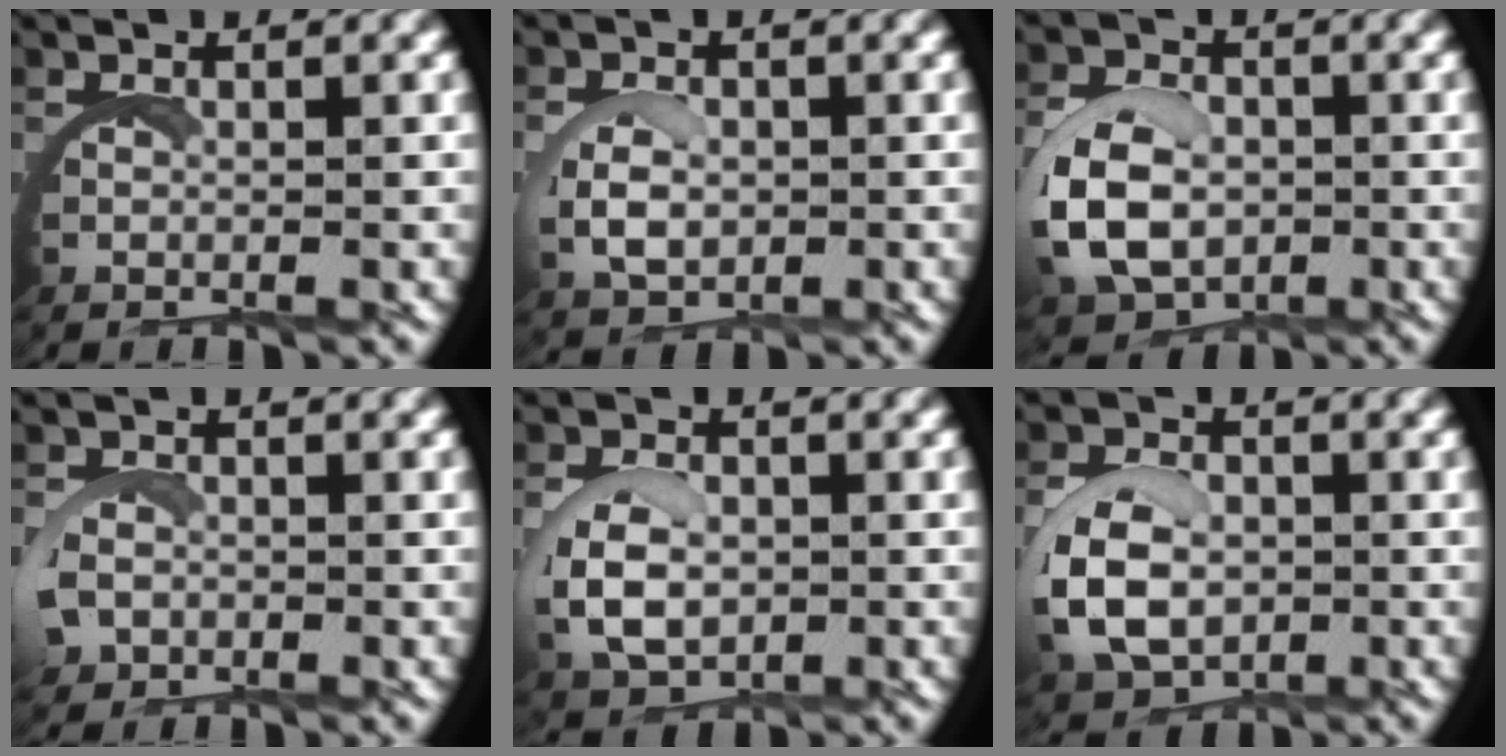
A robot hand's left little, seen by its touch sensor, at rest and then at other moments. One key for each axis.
{"total": 2.6, "fx": 0.5, "fy": 1.7, "fz": 1.9, "tx": -0.050, "ty": -0.007, "tz": 0.013}
{"total": 6.2, "fx": -0.4, "fy": 4.6, "fz": 4.1, "tx": -0.102, "ty": -0.018, "tz": 0.000}
{"total": 1.5, "fx": -0.1, "fy": 1.3, "fz": 0.7, "tx": -0.031, "ty": -0.010, "tz": -0.003}
{"total": 4.3, "fx": 0.2, "fy": 2.9, "fz": 3.1, "tx": -0.082, "ty": -0.011, "tz": 0.011}
{"total": 5.5, "fx": 0.0, "fy": 3.9, "fz": 3.8, "tx": -0.095, "ty": -0.013, "tz": 0.006}